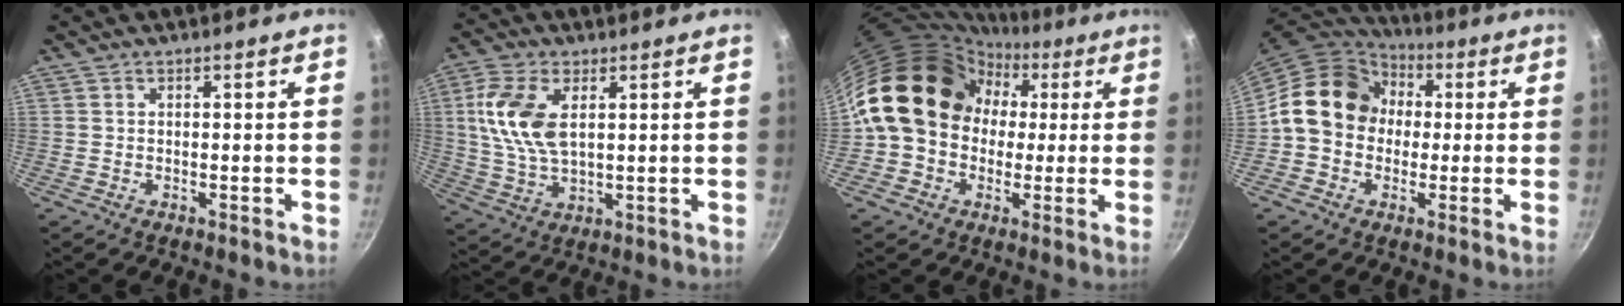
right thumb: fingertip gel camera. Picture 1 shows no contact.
{"total": 11.3, "force": [2.7, 6.1, 9.1], "torque": [-0.186, -0.004, 0.056]}
{"total": 17.9, "force": [1.4, 15.0, 9.5], "torque": [-0.128, 0.053, 0.014]}
{"total": 14.6, "force": [1.1, 12.2, 7.9], "torque": [-0.093, 0.030, 0.001]}